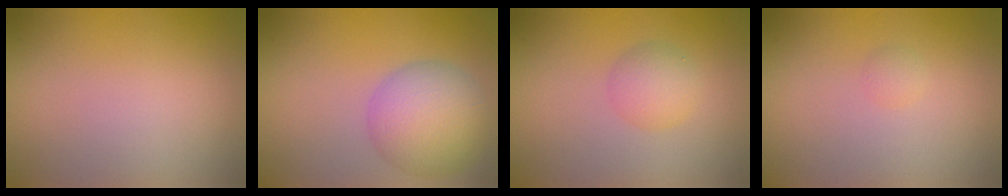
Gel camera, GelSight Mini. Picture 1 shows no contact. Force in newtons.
{"total": 6.2, "press": 6.2, "slide": 0.5}
{"total": 2.2, "press": 2.2, "slide": 0.1}
{"total": 0.6, "press": 0.6, "slide": 0.1}